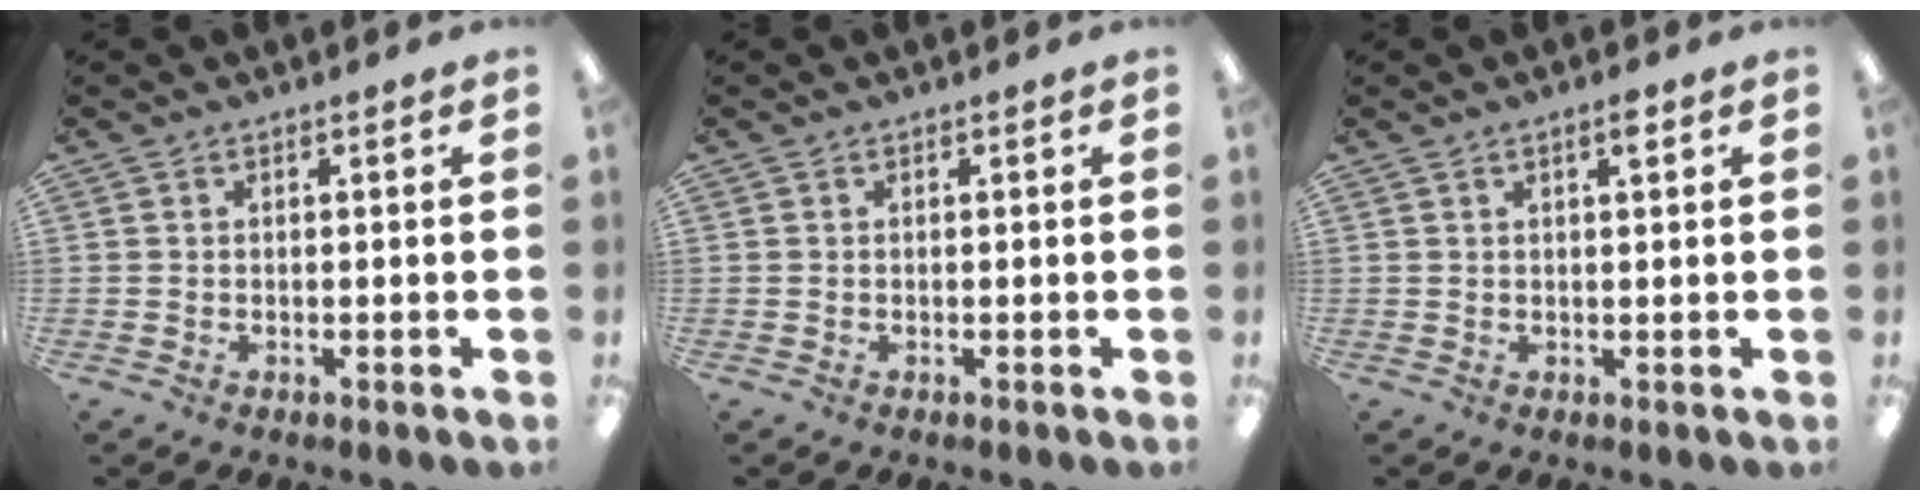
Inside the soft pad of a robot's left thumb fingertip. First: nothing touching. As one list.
[{"total": 0.0}, {"total": 2.2, "force": [1.3, 0.4, 1.7], "torque": [-0.029, 0.000, 0.019]}]